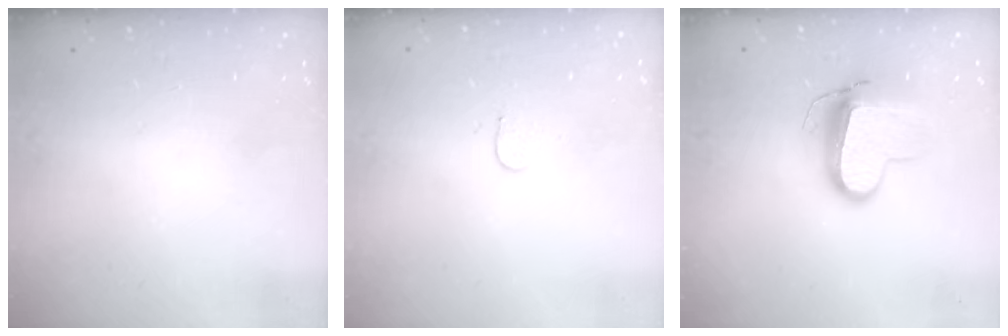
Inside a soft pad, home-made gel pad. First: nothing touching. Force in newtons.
{"total": 3.4, "press": 3.4, "slide": 0.2}
{"total": 11.7, "press": 11.6, "slide": 1.3}